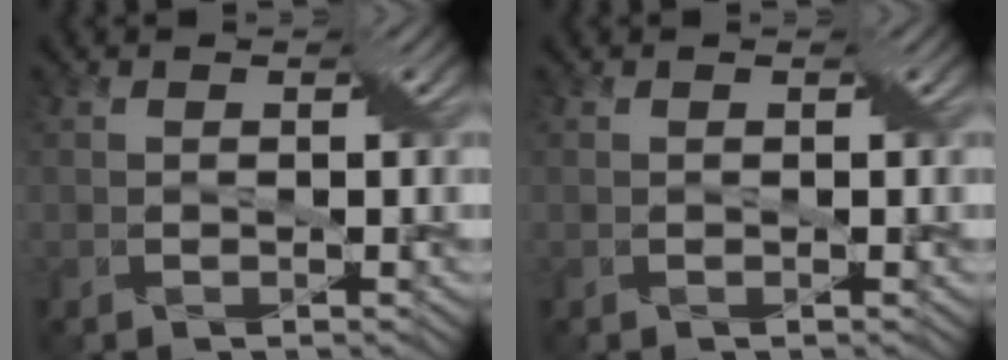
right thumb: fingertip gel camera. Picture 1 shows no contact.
{"total": 0.0}